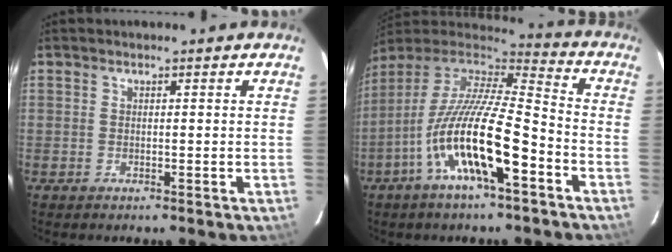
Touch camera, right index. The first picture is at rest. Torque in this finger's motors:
{"motor_torque": [1.36, -0.78, 1.05, 0.21]}